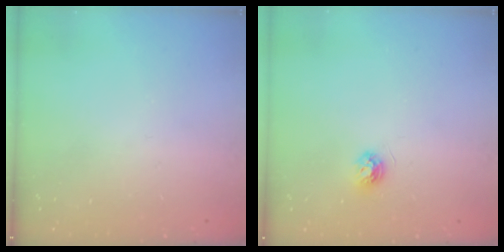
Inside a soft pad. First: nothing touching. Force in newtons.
{"total": 4.5, "press": 4.5, "slide": 0.7}